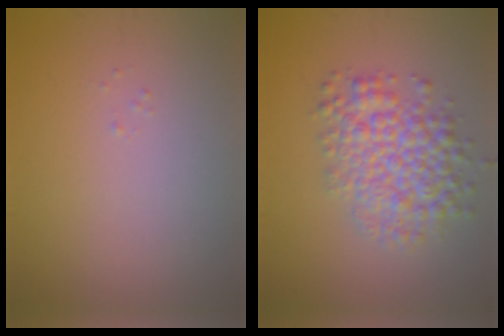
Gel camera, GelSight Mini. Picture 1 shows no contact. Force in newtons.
{"total": 5.5, "press": 5.5, "slide": 0.1}